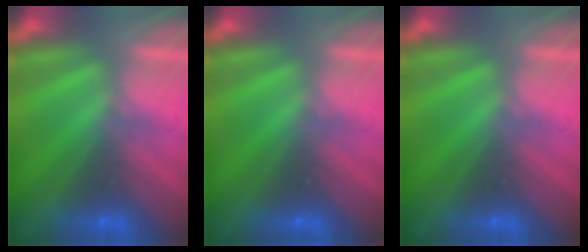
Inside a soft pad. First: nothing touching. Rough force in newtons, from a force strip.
{"total": 0.0}
{"total": 0.0}